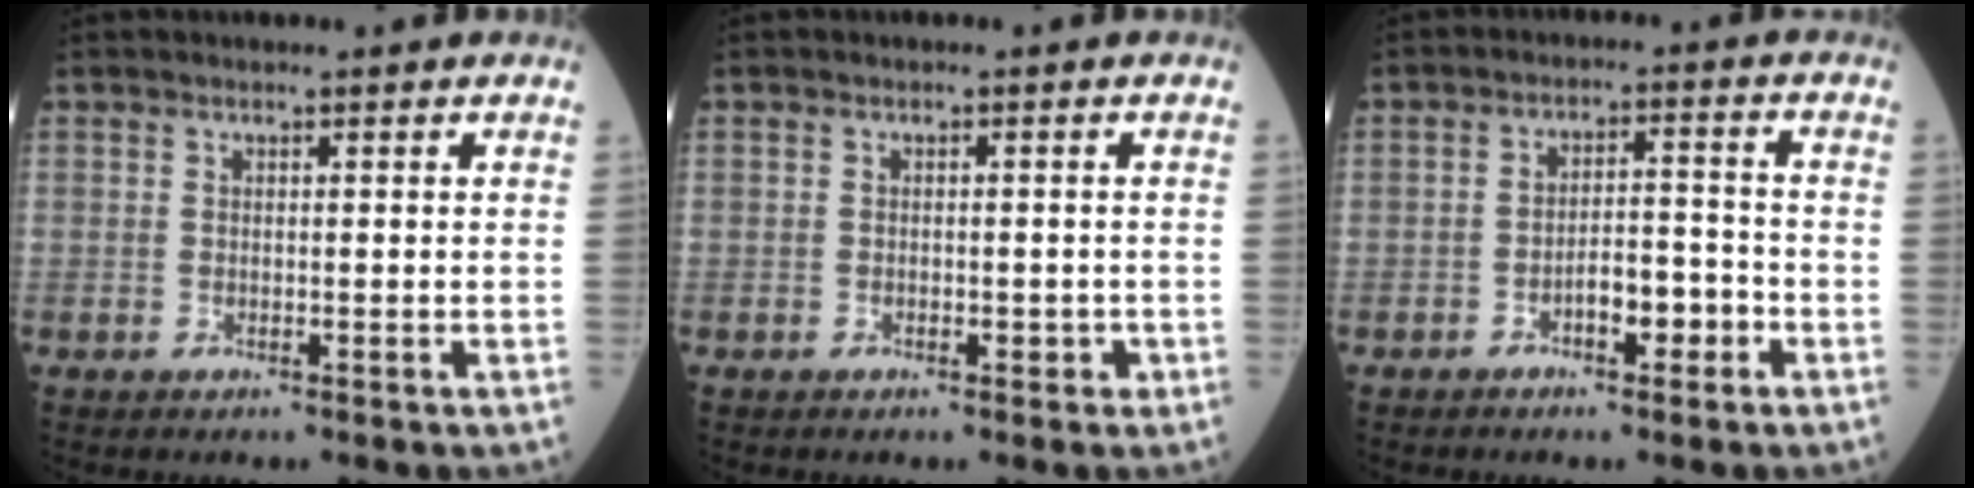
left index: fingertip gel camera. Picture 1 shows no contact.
{"total": 1.8, "force": [-0.9, 0.9, 1.2], "torque": [-0.017, 0.003, -0.010]}
{"total": 5.1, "force": [-2.7, 1.7, 3.9], "torque": [-0.065, 0.013, -0.046]}